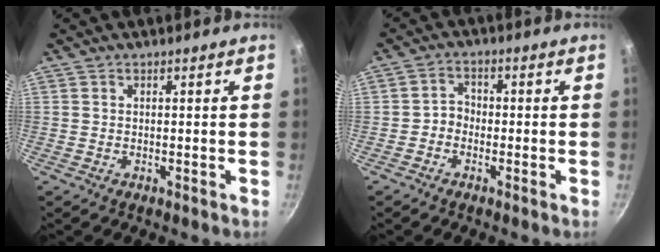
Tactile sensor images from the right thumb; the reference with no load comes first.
{"total": 2.9, "force": [-1.2, 2.4, 1.2], "torque": [-0.005, 0.021, -0.028]}